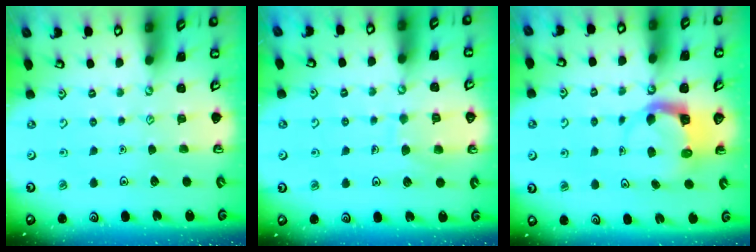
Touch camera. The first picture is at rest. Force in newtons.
{"total": 7.7, "press": 7.7, "slide": 0.6}
{"total": 3.9, "press": 3.9, "slide": 0.3}